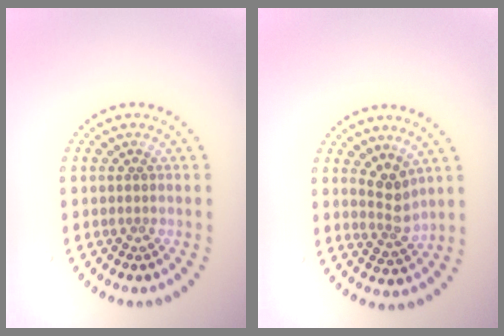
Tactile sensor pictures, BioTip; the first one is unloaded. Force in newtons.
{"total": 2.5, "press": 2.0, "slide": 1.5}